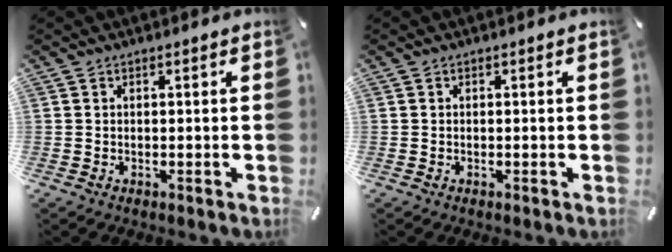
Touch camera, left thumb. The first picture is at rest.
{"total": 0.0}